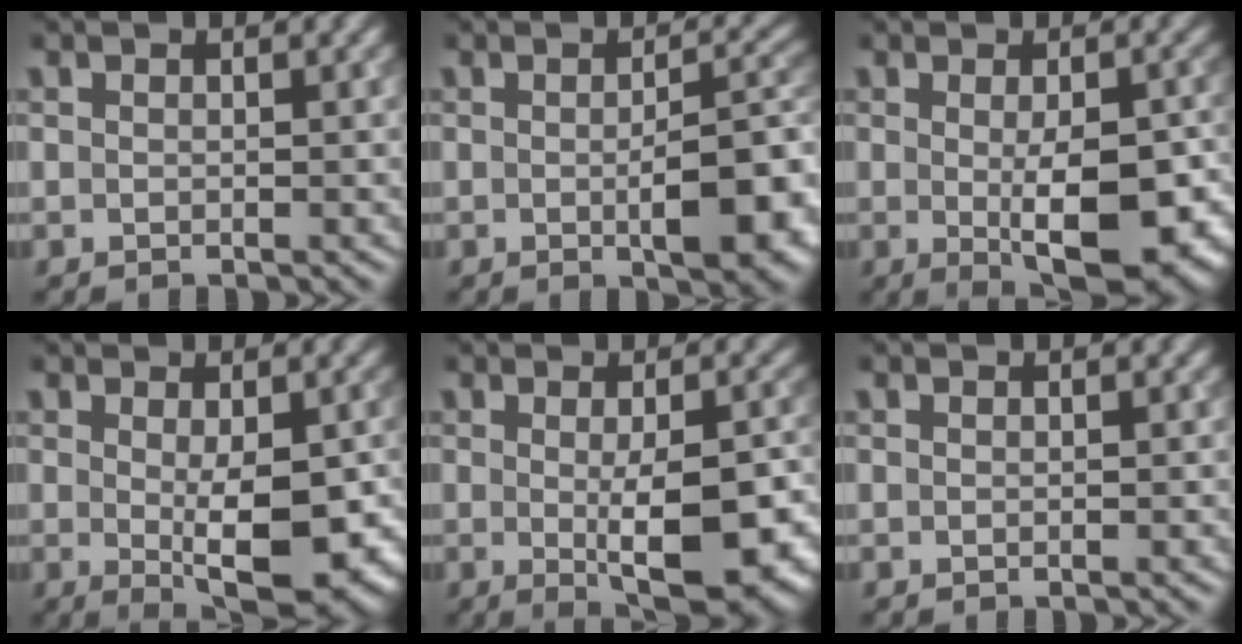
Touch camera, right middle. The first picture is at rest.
{"total": 7.0, "force": [-1.5, 2.3, 6.5], "torque": [-0.090, -0.012, -0.016]}
{"total": 8.6, "force": [-1.8, 3.2, 7.7], "torque": [-0.113, -0.025, -0.015]}
{"total": 7.6, "force": [-1.1, 2.8, 7.0], "torque": [-0.107, -0.019, -0.007]}
{"total": 8.7, "force": [-1.6, 2.8, 8.0], "torque": [-0.114, -0.022, -0.014]}
{"total": 0.0}